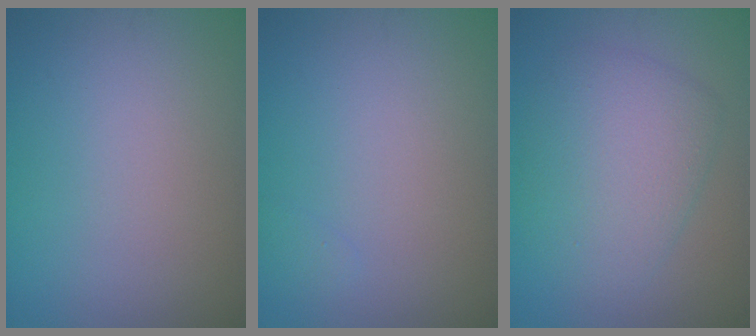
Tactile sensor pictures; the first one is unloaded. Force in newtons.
{"total": 0.5, "press": 0.5, "slide": 0.0}
{"total": 4.8, "press": 4.8, "slide": 0.2}